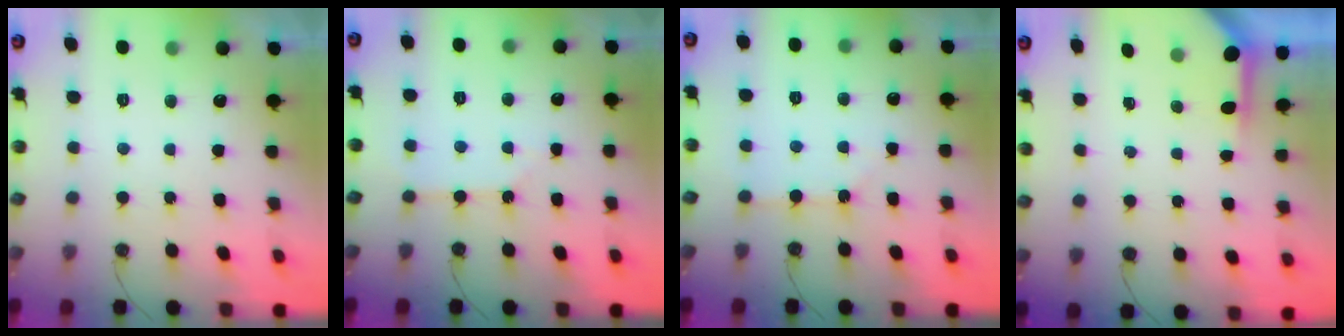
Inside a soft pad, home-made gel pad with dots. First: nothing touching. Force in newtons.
{"total": 2.5, "press": 2.5, "slide": 0.2}
{"total": 2.7, "press": 2.7, "slide": 0.5}
{"total": 3.7, "press": 3.7, "slide": 0.4}